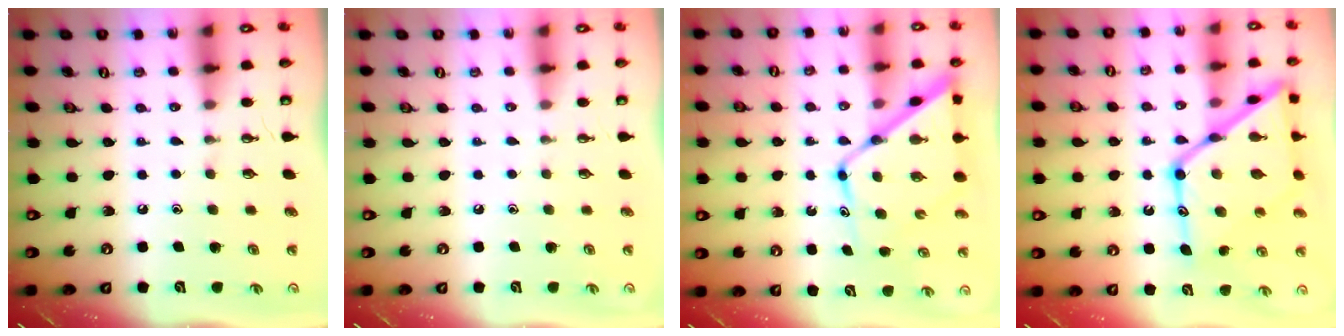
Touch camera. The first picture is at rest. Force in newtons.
{"total": 0.0}
{"total": 14.0, "press": 13.9, "slide": 1.2}
{"total": 23.3, "press": 23.2, "slide": 2.1}